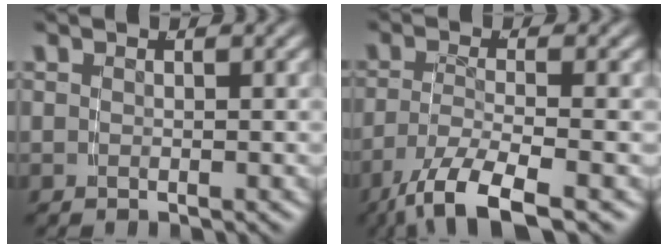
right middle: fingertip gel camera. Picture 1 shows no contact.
{"total": 7.1, "force": [-4.7, 1.8, 5.0], "torque": [-0.089, -0.030, -0.055]}